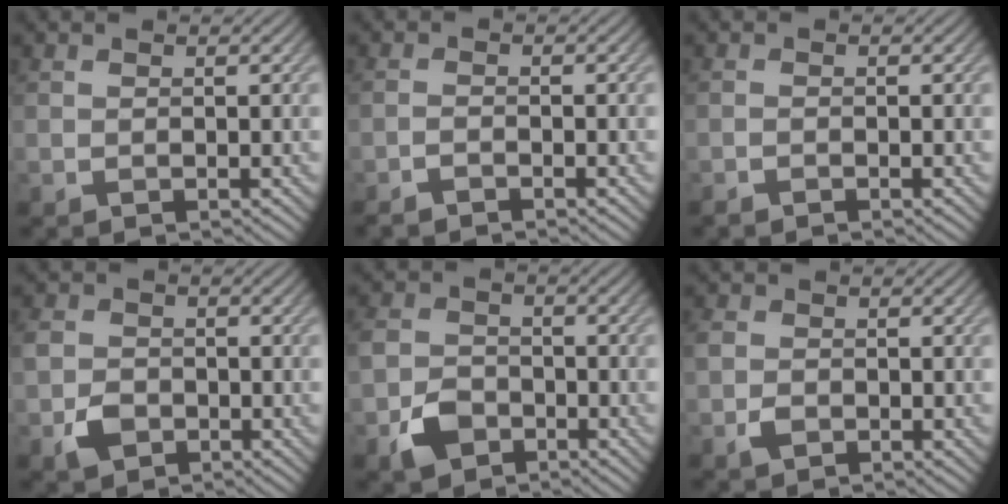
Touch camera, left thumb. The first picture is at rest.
{"total": 1.9, "force": [-1.8, 0.0, 0.6], "torque": [-0.017, 0.001, -0.037]}
{"total": 1.0, "force": [-0.9, 0.0, 0.2], "torque": [-0.005, 0.002, -0.021]}
{"total": 3.6, "force": [-1.6, 2.8, 1.6], "torque": [-0.042, -0.005, -0.038]}
{"total": 4.9, "force": [-2.7, 3.4, 2.3], "torque": [-0.054, -0.001, -0.062]}
{"total": 2.1, "force": [-0.9, 1.6, 1.0], "torque": [-0.026, -0.001, -0.026]}